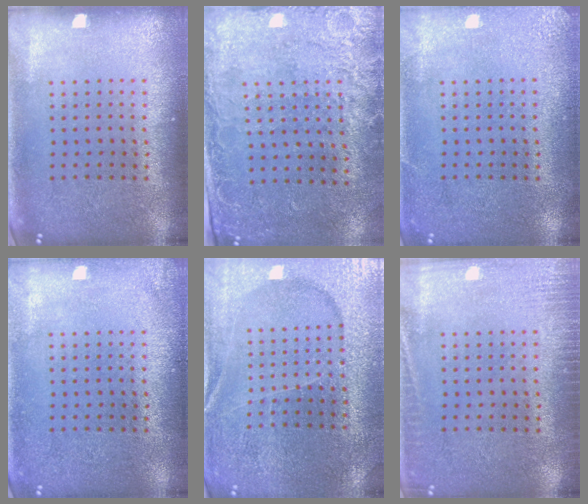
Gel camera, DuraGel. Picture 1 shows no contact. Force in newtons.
{"total": 2.6, "press": 2.2, "slide": 1.4}
{"total": 2.5, "press": 2.4, "slide": 0.3}
{"total": 1.1, "press": 1.1, "slide": 0.1}
{"total": 3.1, "press": 3.1, "slide": 0.4}
{"total": 2.4, "press": 2.4, "slide": 0.4}